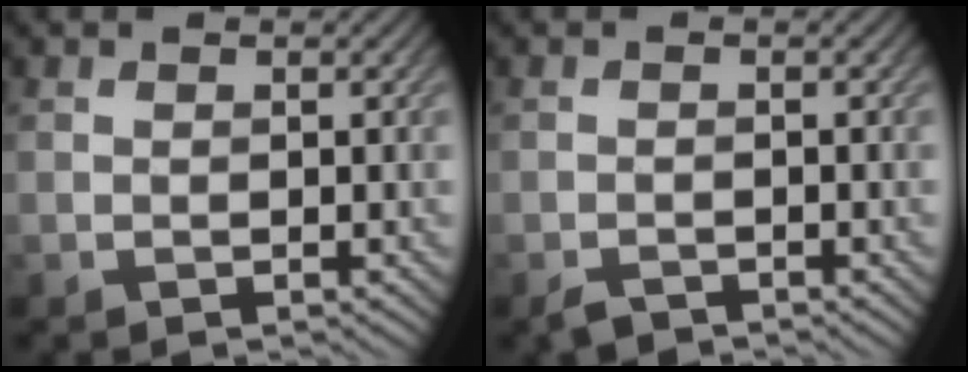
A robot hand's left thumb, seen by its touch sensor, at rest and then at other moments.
{"total": 1.3, "force": [-1.2, 0.4, 0.5], "torque": [-0.010, -0.001, -0.026]}